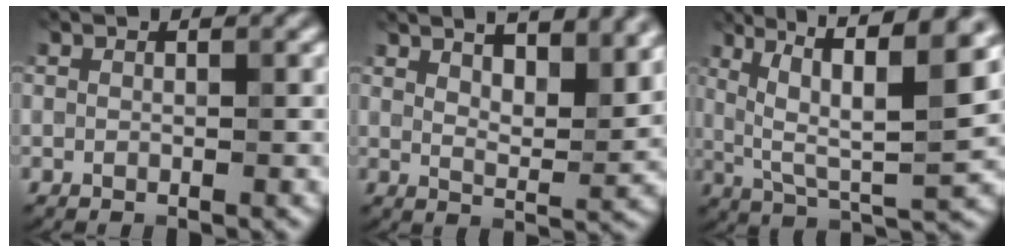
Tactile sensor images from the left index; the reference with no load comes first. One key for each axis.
{"total": 8.5, "fx": 5.2, "fy": 3.0, "fz": 6.1, "tx": -0.063, "ty": 0.020, "tz": 0.062}
{"total": 11.0, "fx": 5.0, "fy": 2.9, "fz": 9.4, "tx": -0.153, "ty": 0.009, "tz": 0.084}